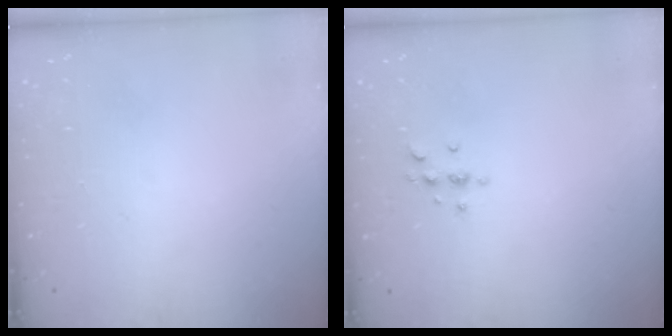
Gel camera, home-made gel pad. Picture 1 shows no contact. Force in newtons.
{"total": 3.9, "press": 3.8, "slide": 0.5}